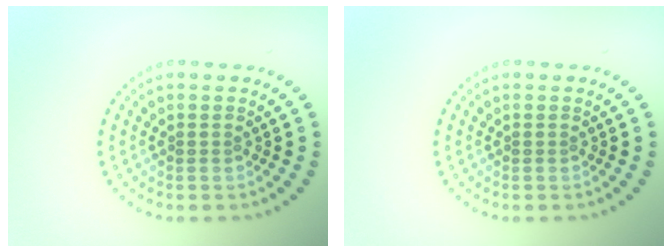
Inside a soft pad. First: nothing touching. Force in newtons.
{"total": 0.0}